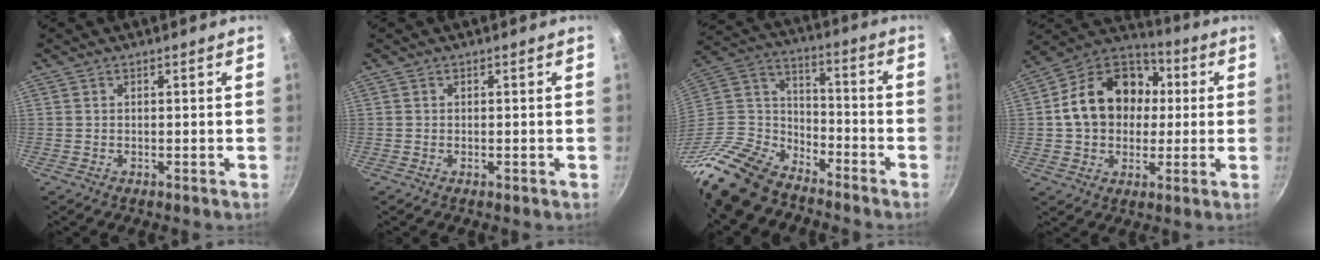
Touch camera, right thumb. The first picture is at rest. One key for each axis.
{"total": 0.6, "fx": -0.2, "fy": 0.2, "fz": 0.5, "tx": -0.008, "ty": 0.001, "tz": -0.004}
{"total": 20.2, "fx": -15.4, "fy": 10.2, "fz": 8.3, "tx": -0.151, "ty": 0.089, "tz": -0.300}
{"total": 18.6, "fx": 1.8, "fy": 14.6, "fz": 11.3, "tx": -0.165, "ty": 0.034, "tz": 0.018}